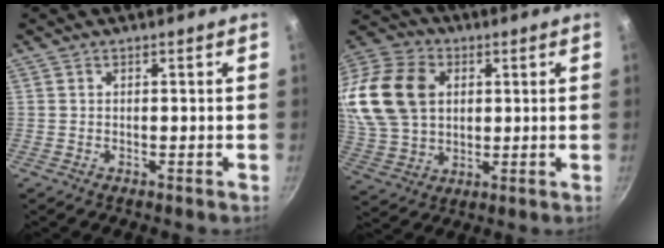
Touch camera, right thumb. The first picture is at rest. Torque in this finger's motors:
{"motor_torque": [0.01, 0.83, 0.59, -0.33, 0.21]}